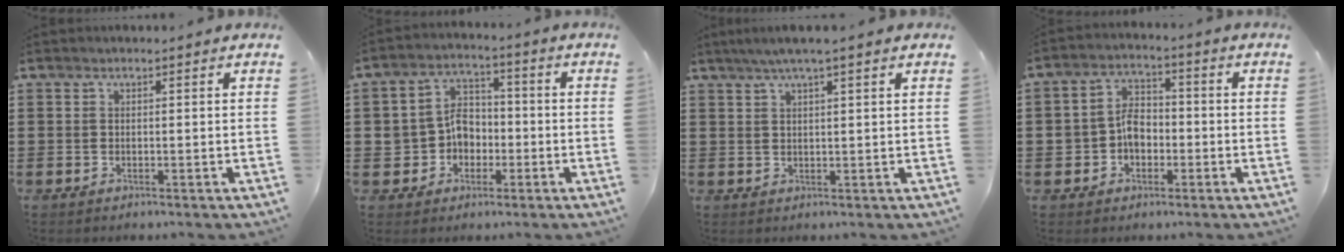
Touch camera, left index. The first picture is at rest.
{"total": 6.2, "force": [-1.5, 5.4, 2.6], "torque": [-0.070, 0.014, -0.029]}
{"total": 3.0, "force": [1.9, -0.1, 2.3], "torque": [-0.047, 0.002, 0.034]}
{"total": 4.9, "force": [-1.3, 3.7, 2.9], "torque": [-0.067, 0.010, -0.028]}